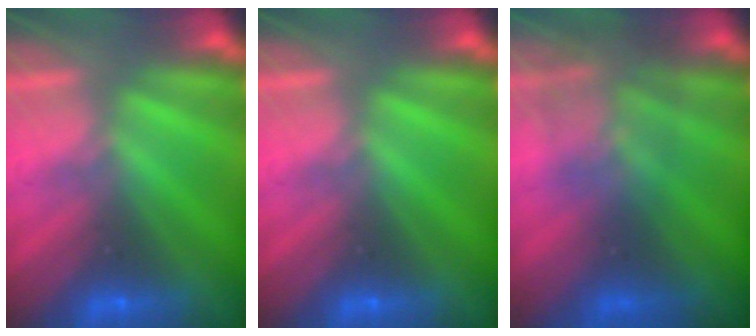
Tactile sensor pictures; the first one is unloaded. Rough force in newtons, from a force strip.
{"total": 0.0}
{"total": 1.3}